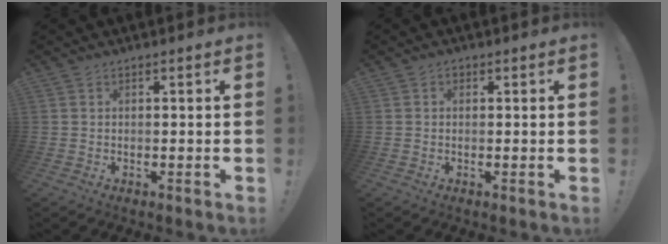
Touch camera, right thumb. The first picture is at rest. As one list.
[{"total": 0.7, "force": [0.1, 0.7, 0.3], "torque": [0.003, -0.001, 0.000]}]